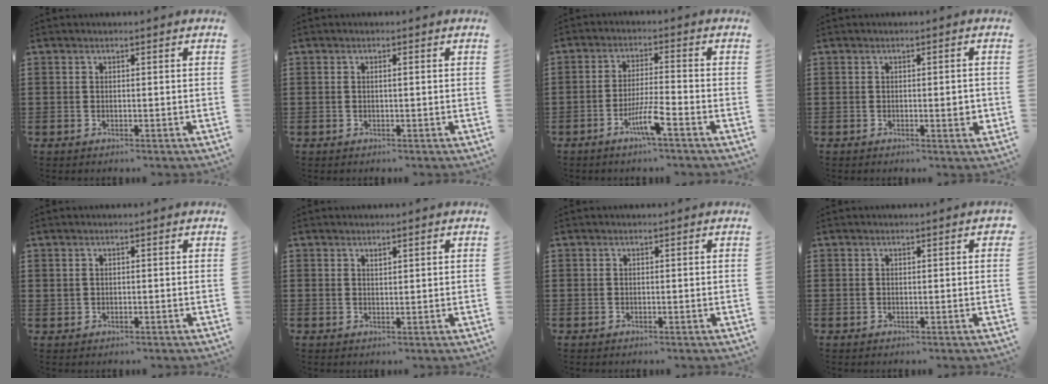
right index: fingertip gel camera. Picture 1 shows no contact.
{"total": 0.8, "force": [0.0, 0.1, 0.8], "torque": [-0.016, -0.002, 0.001]}
{"total": 5.5, "force": [-3.1, 0.1, 4.5], "torque": [-0.096, -0.014, -0.059]}
{"total": 2.6, "force": [-0.3, 0.6, 2.6], "torque": [-0.041, 0.000, -0.004]}
{"total": 0.7, "force": [0.4, 0.6, 0.3], "torque": [-0.007, 0.003, 0.007]}
{"total": 0.9, "force": [0.8, 0.2, 0.4], "torque": [-0.009, 0.001, 0.014]}
{"total": 0.0}
{"total": 0.0}